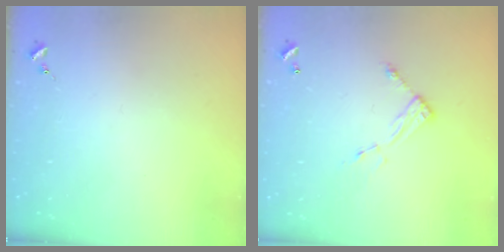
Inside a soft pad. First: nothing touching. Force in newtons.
{"total": 7.5, "press": 7.5, "slide": 0.3}